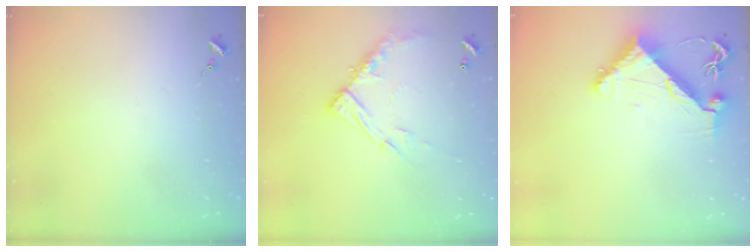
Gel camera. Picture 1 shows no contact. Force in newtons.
{"total": 13.3, "press": 13.2, "slide": 1.2}
{"total": 7.9, "press": 7.8, "slide": 1.0}